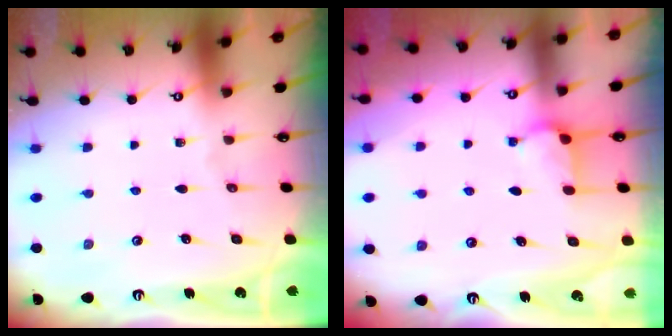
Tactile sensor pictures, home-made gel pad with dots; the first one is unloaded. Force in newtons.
{"total": 3.2, "press": 3.1, "slide": 0.3}